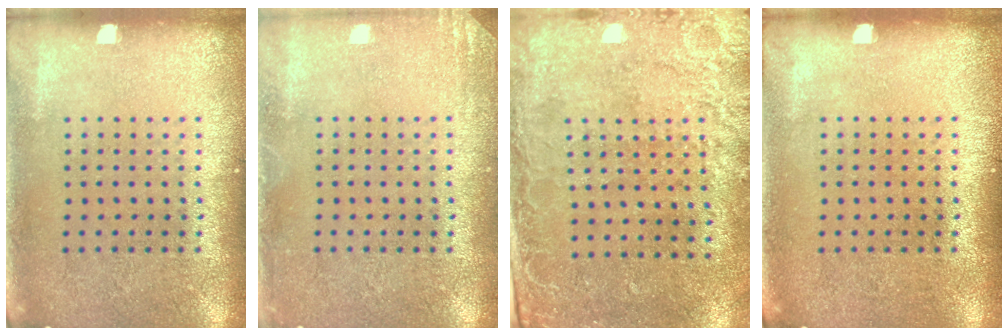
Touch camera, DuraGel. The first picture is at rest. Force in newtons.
{"total": 1.5, "press": 1.4, "slide": 0.2}
{"total": 2.5, "press": 2.2, "slide": 1.3}
{"total": 0.0}